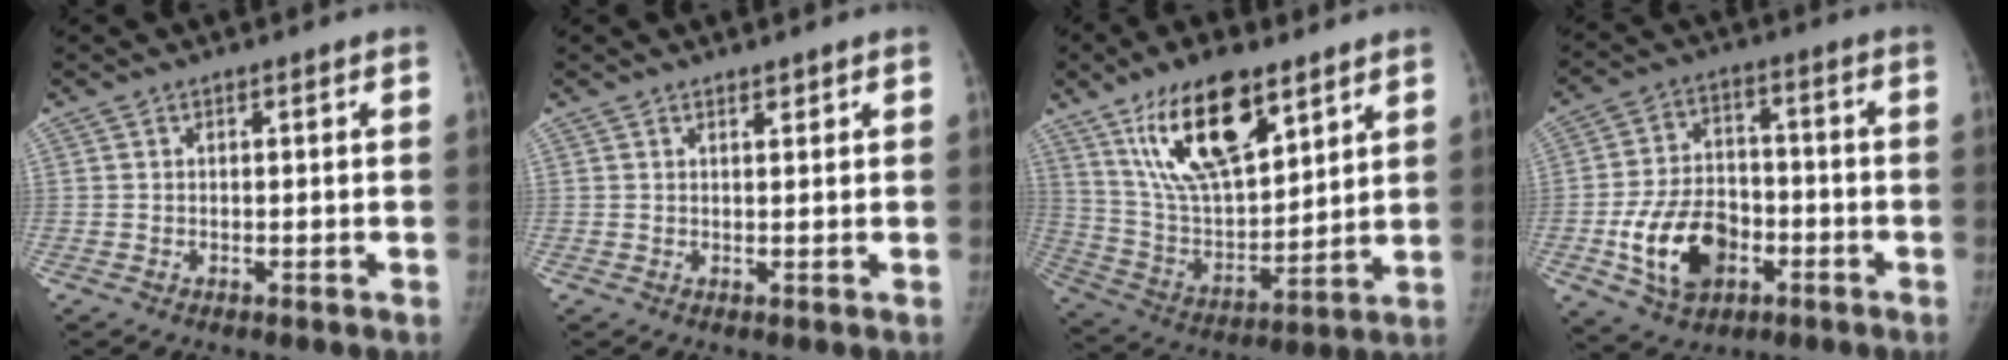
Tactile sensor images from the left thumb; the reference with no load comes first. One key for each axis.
{"total": 1.1, "fx": 0.9, "fy": 0.4, "fz": 0.6, "tx": -0.006, "ty": -0.006, "tz": 0.015}
{"total": 20.7, "fx": 11.7, "fy": 9.1, "fz": 14.5, "tx": -0.225, "ty": -0.052, "tz": 0.221}
{"total": 14.4, "fx": -4.7, "fy": 9.9, "fz": 9.3, "tx": -0.141, "ty": 0.023, "tz": -0.075}